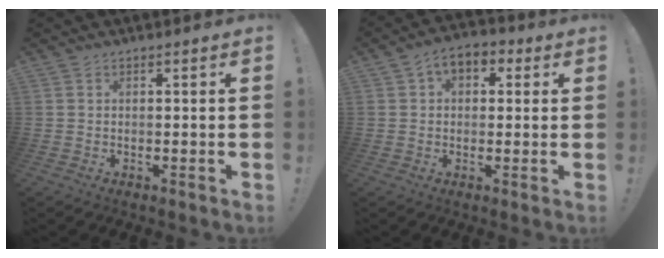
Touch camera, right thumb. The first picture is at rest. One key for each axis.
{"total": 5.9, "fx": 1.7, "fy": 4.4, "fz": 3.5, "tx": -0.044, "ty": -0.001, "tz": 0.030}